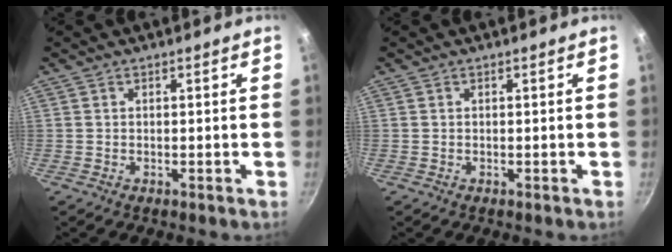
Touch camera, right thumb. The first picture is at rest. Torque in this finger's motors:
{"motor_torque": [0.00, 0.00, 0.03, 0.00, 0.01]}